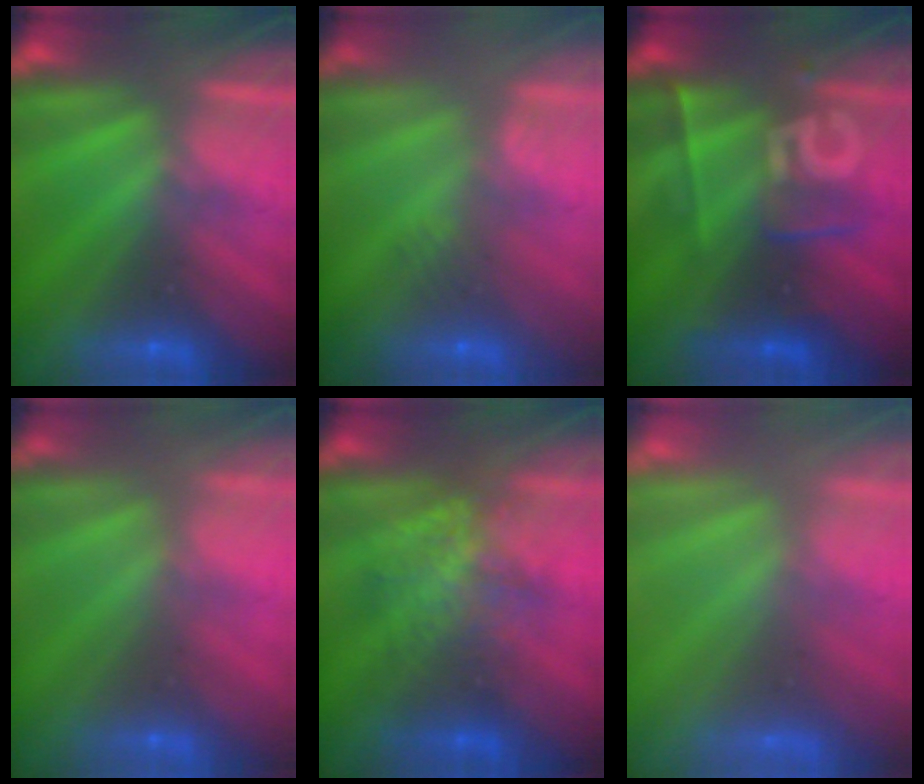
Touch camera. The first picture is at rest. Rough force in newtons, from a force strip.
{"total": 2.4}
{"total": 2.5}
{"total": 8.6}
{"total": 2.3}
{"total": 8.0}